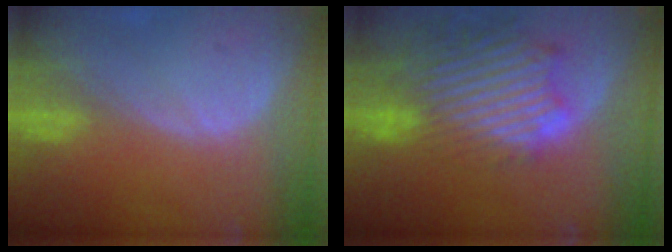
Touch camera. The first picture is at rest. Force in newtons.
{"total": 13.7, "press": 11.7, "slide": 7.0}